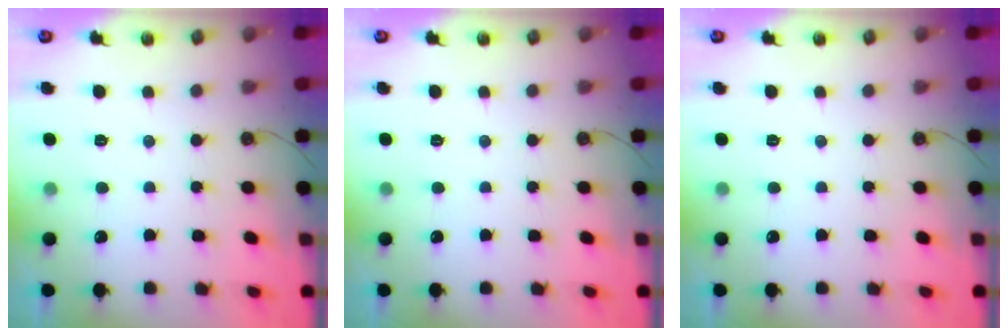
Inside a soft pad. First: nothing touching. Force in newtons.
{"total": 0.0}
{"total": 0.0}